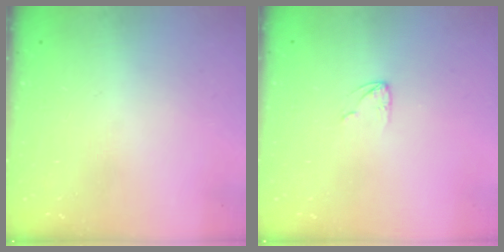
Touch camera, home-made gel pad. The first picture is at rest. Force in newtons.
{"total": 2.7, "press": 2.7, "slide": 0.2}